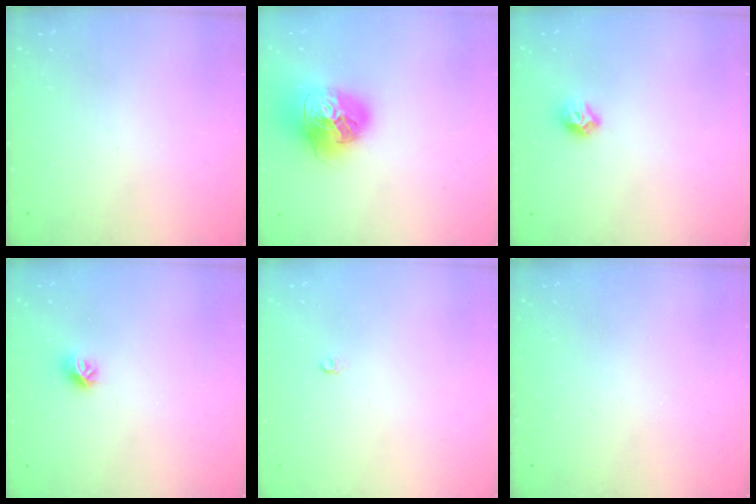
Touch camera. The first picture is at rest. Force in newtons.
{"total": 19.5, "press": 19.4, "slide": 2.2}
{"total": 7.9, "press": 7.8, "slide": 1.0}
{"total": 7.4, "press": 7.4, "slide": 0.7}
{"total": 3.2, "press": 3.2, "slide": 0.2}
{"total": 0.0}